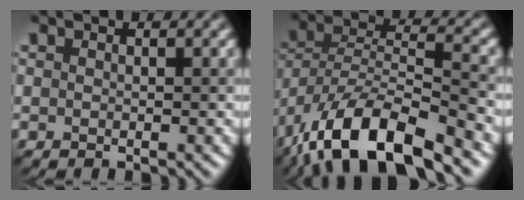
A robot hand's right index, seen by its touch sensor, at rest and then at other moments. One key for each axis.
{"total": 11.8, "fx": -7.6, "fy": 4.0, "fz": 8.0, "tx": -0.143, "ty": 0.005, "tz": -0.150}